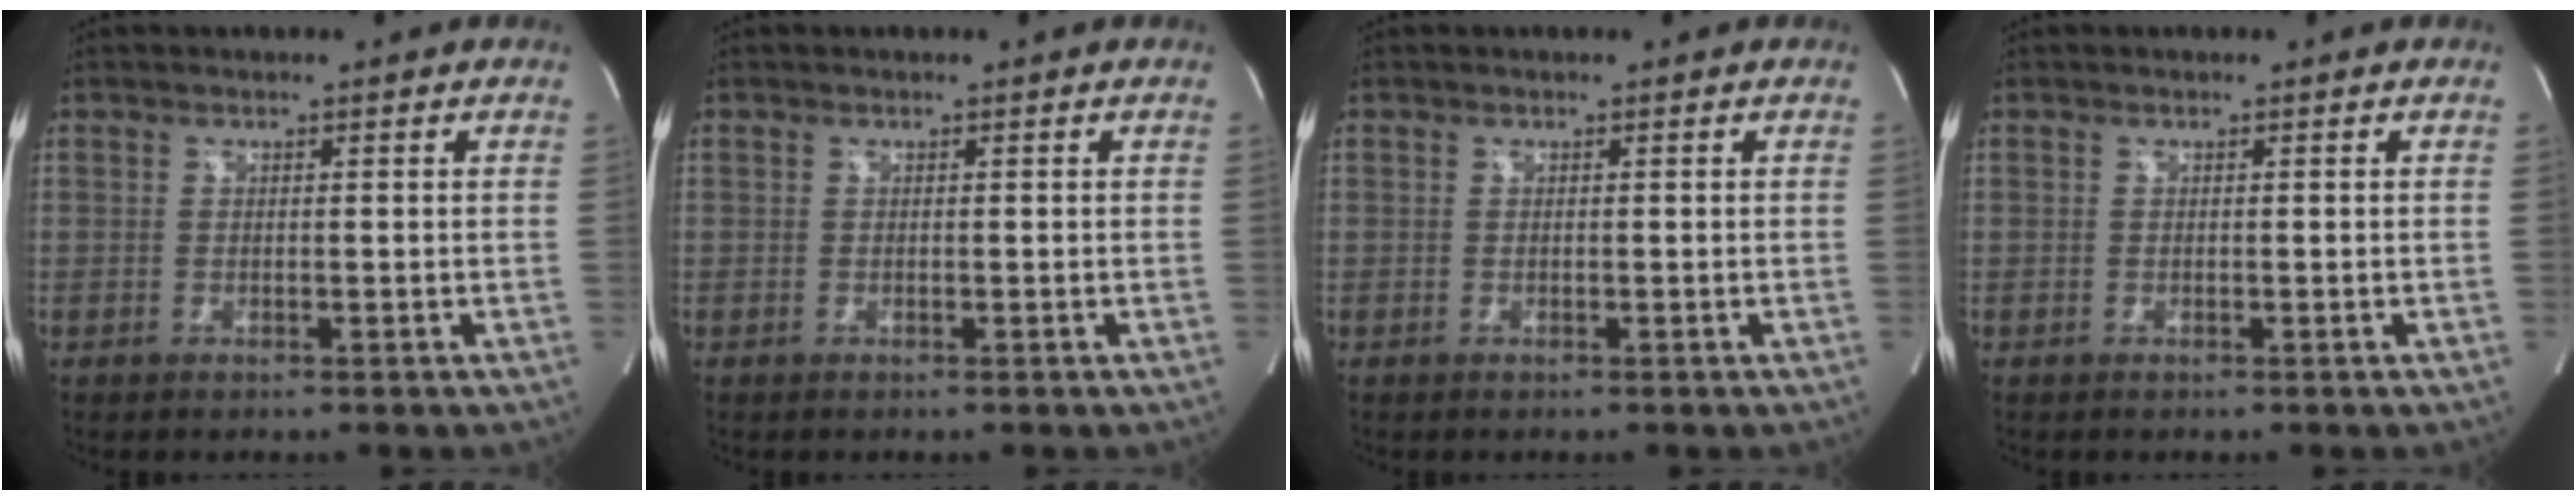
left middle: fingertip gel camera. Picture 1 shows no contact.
{"total": 0.0}
{"total": 0.0}
{"total": 0.0}